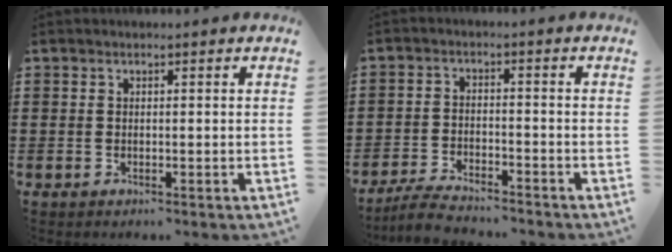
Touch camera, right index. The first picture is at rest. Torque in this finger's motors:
{"motor_torque": [-0.15, 0.20, 0.07, -0.01]}